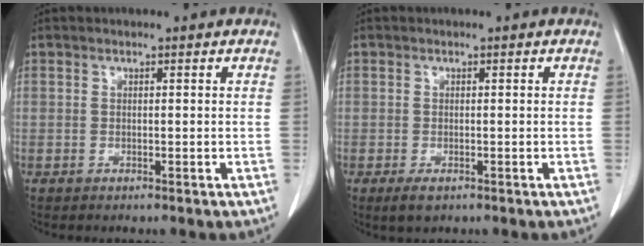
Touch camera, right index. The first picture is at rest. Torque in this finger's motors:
{"motor_torque": [-0.55, -0.18, -0.34, -0.13]}